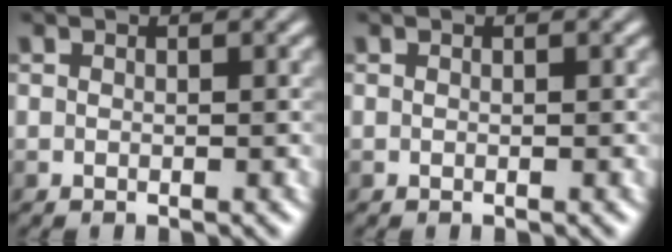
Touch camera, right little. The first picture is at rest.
{"total": 0.0}